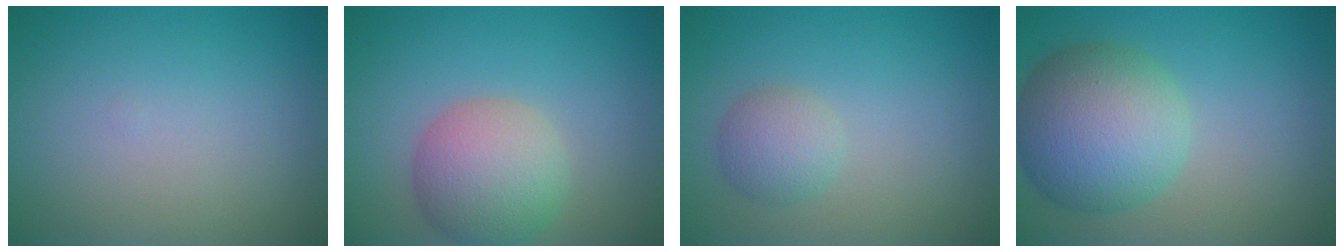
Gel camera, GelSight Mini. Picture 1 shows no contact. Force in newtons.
{"total": 5.8, "press": 5.7, "slide": 0.4}
{"total": 2.4, "press": 2.4, "slide": 0.0}
{"total": 8.8, "press": 8.8, "slide": 0.3}